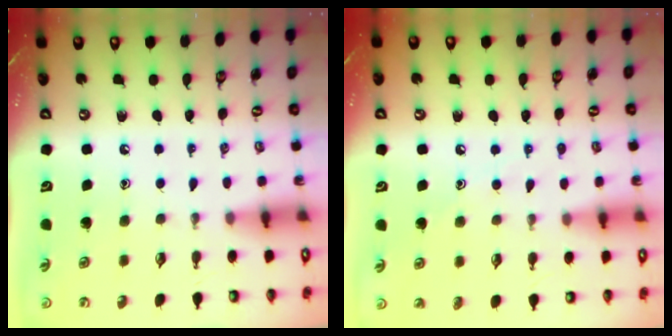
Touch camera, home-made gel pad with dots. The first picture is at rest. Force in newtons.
{"total": 7.0, "press": 7.0, "slide": 0.5}